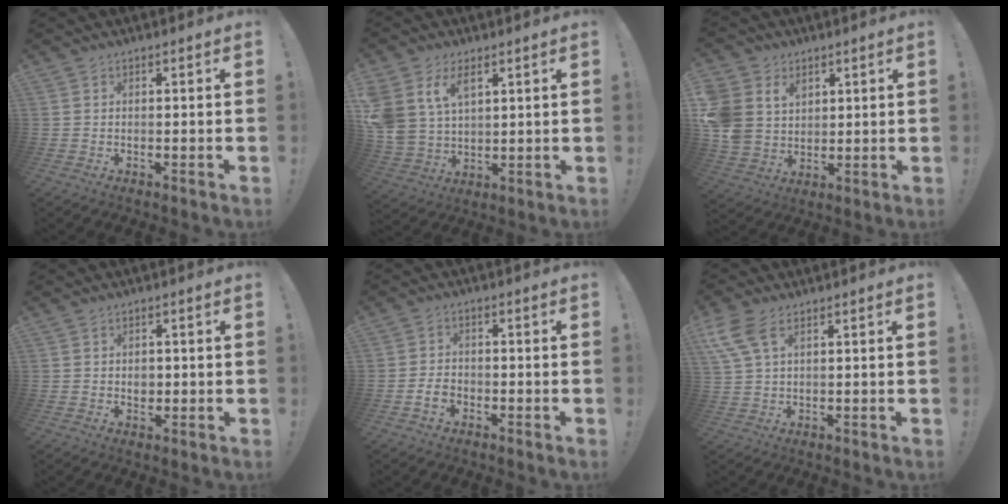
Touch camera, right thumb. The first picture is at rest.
{"total": 10.9, "force": [5.5, 7.2, 6.0], "torque": [-0.144, -0.020, 0.111]}
{"total": 11.0, "force": [4.3, 9.0, 4.6], "torque": [-0.102, -0.030, 0.088]}
{"total": 2.4, "force": [-0.2, 2.1, 1.1], "torque": [-0.007, -0.003, -0.006]}
{"total": 4.3, "force": [-2.3, 2.7, 2.4], "torque": [-0.041, 0.005, -0.043]}
{"total": 8.1, "force": [3.7, 3.8, 6.2], "torque": [-0.136, -0.002, 0.075]}